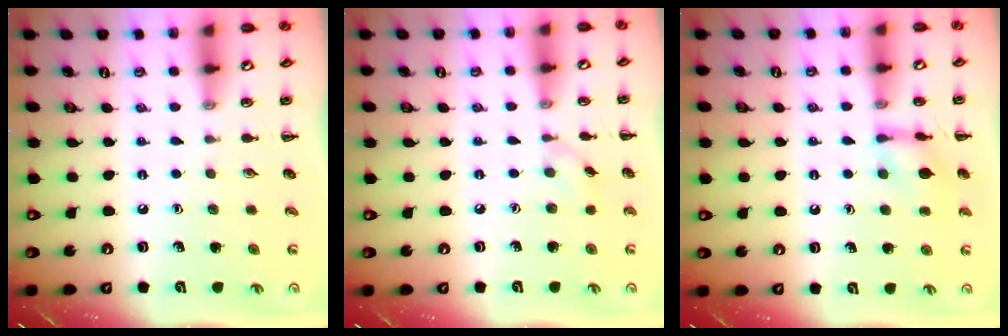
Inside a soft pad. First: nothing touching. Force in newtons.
{"total": 3.4, "press": 3.2, "slide": 1.1}
{"total": 9.5, "press": 9.5, "slide": 0.5}